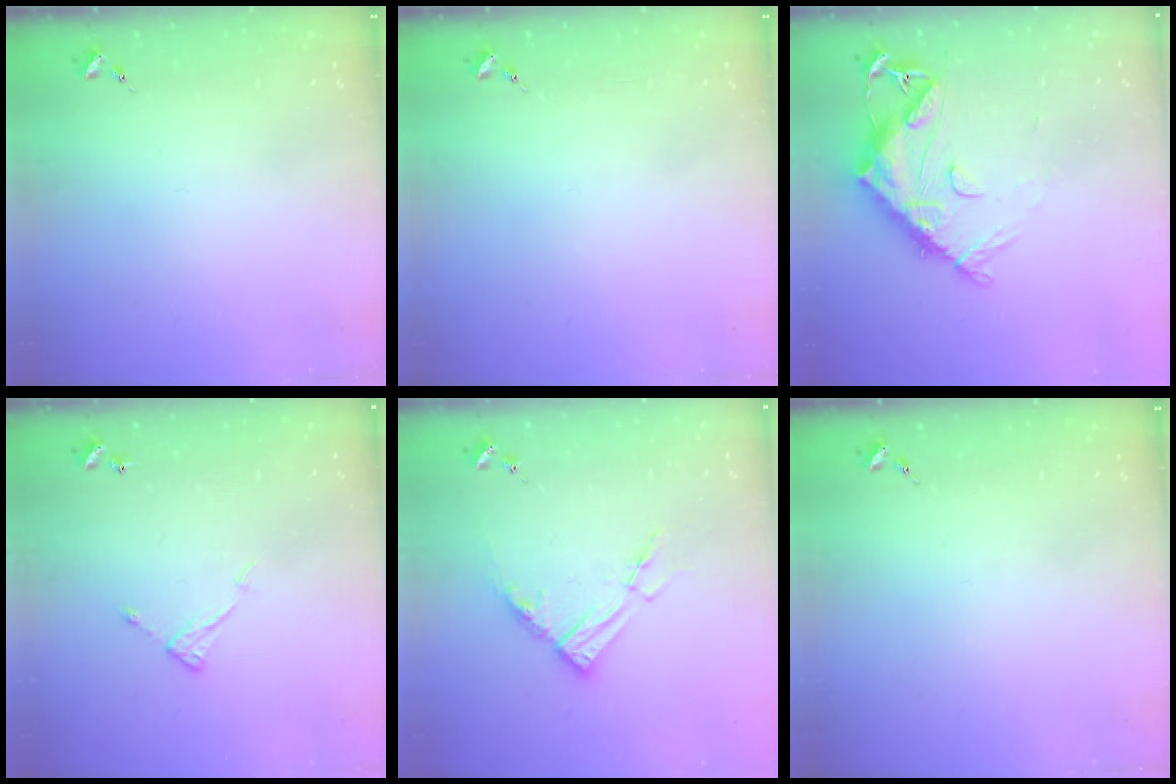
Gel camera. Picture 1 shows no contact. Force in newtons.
{"total": 0.0}
{"total": 14.3, "press": 14.2, "slide": 1.3}
{"total": 7.3, "press": 7.3, "slide": 0.4}
{"total": 10.3, "press": 10.2, "slide": 1.0}
{"total": 0.0}